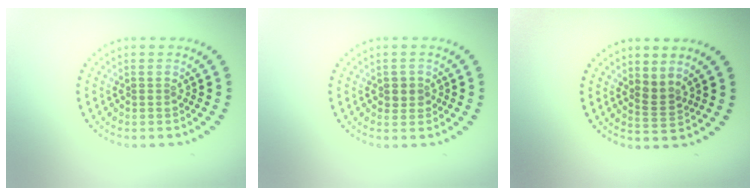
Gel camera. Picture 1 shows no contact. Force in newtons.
{"total": 1.4, "press": 1.3, "slide": 0.5}
{"total": 1.9, "press": 1.4, "slide": 1.2}